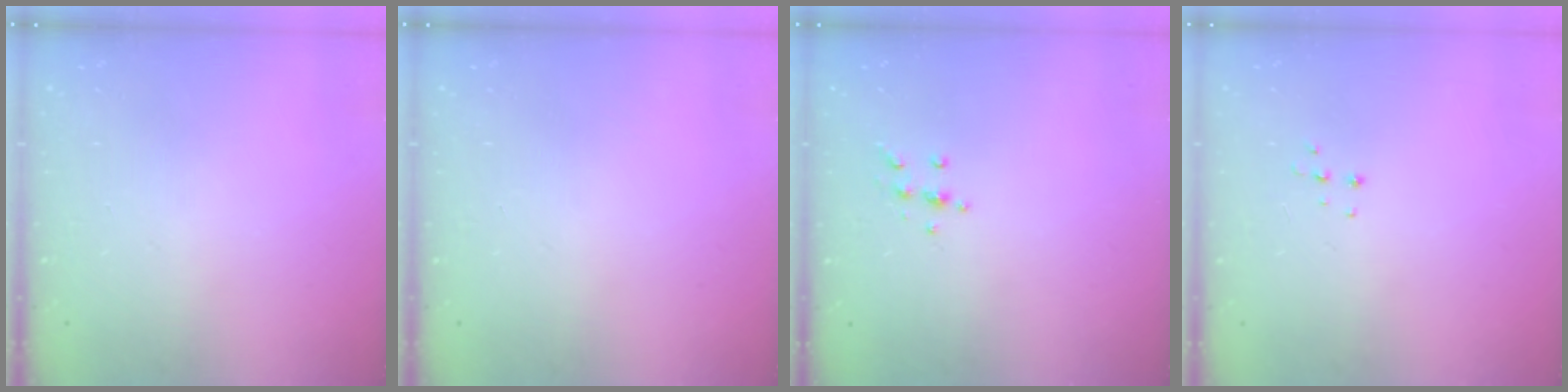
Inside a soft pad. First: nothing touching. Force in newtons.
{"total": 0.0}
{"total": 5.4, "press": 5.3, "slide": 0.6}
{"total": 3.7, "press": 3.7, "slide": 0.3}